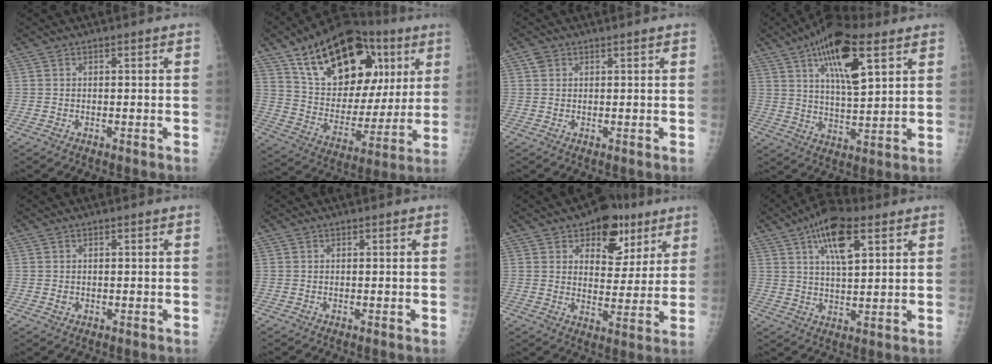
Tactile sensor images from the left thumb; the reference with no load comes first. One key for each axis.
{"total": 28.0, "fx": 12.3, "fy": 15.3, "fz": 19.9, "tx": -0.270, "ty": -0.004, "tz": 0.203}
{"total": 1.4, "fx": 0.7, "fy": 1.1, "fz": 0.5, "tx": 0.003, "ty": 0.002, "tz": 0.011}
{"total": 15.5, "fx": 7.5, "fy": 5.9, "fz": 12.2, "tx": -0.177, "ty": -0.019, "tz": 0.124}
{"total": 1.4, "fx": -0.1, "fy": 1.3, "fz": 0.6, "tx": -0.005, "ty": 0.001, "tz": 0.001}
{"total": 0.0}
{"total": 12.3, "fx": 6.7, "fy": 7.8, "fz": 6.7, "tx": -0.043, "ty": -0.027, "tz": 0.096}
{"total": 11.6, "fx": 5.5, "fy": 4.8, "fz": 9.0, "tx": -0.135, "ty": -0.011, "tz": 0.092}